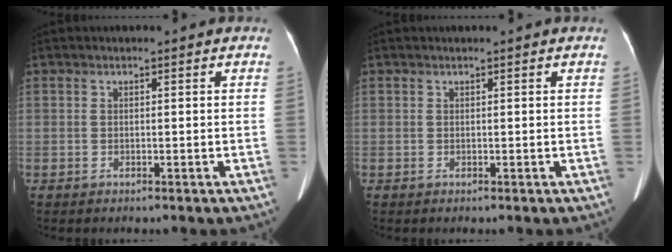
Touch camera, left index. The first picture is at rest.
{"total": 0.0}